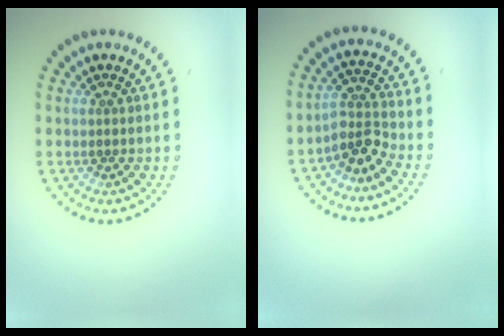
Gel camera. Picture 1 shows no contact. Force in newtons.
{"total": 2.9, "press": 2.2, "slide": 2.0}